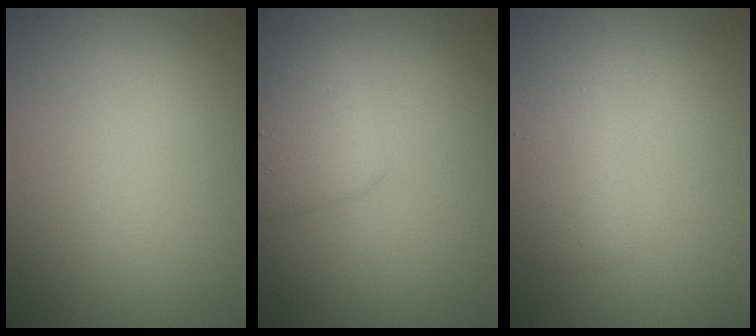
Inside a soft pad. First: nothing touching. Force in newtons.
{"total": 2.9, "press": 2.9, "slide": 0.1}
{"total": 1.4, "press": 1.4, "slide": 0.2}